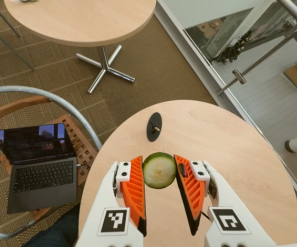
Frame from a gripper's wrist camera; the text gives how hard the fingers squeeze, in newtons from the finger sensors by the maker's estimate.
{"total": 8.4, "left": 9.0, "right": 7.9}